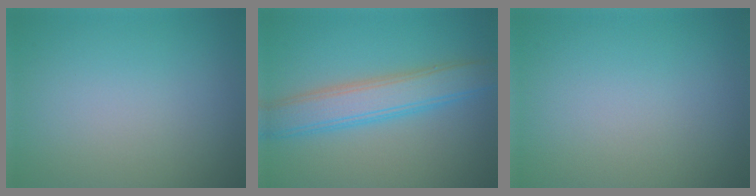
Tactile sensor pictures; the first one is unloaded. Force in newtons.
{"total": 5.1, "press": 5.1, "slide": 0.0}
{"total": 0.0}